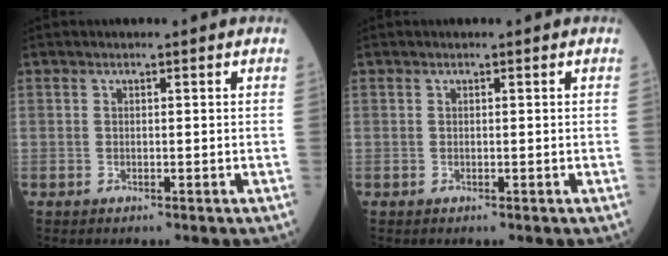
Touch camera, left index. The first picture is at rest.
{"total": 0.0}